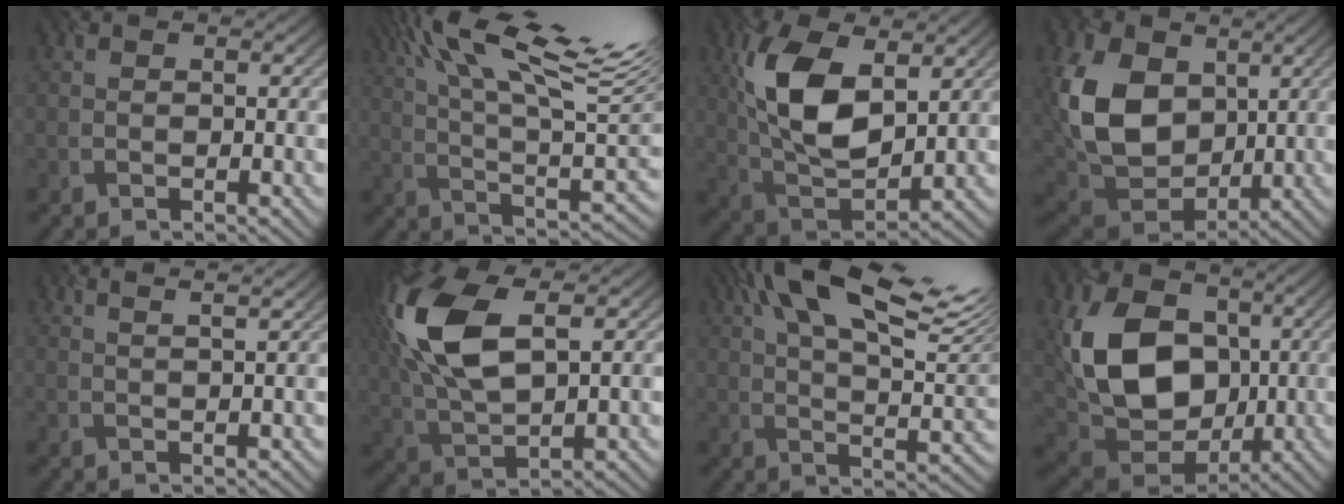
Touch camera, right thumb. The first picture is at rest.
{"total": 18.4, "force": [9.7, 4.8, 14.9], "torque": [-0.269, 0.051, 0.161]}
{"total": 10.5, "force": [3.1, 5.6, 8.3], "torque": [-0.202, 0.005, 0.065]}
{"total": 12.1, "force": [2.4, 9.2, 7.5], "torque": [-0.207, 0.009, 0.051]}
{"total": 3.8, "force": [3.2, 0.5, 2.0], "torque": [-0.021, 0.030, 0.035]}
{"total": 12.1, "force": [3.6, 5.7, 10.1], "torque": [-0.263, 0.015, 0.076]}
{"total": 17.3, "force": [8.8, 6.2, 13.5], "torque": [-0.253, 0.050, 0.144]}
{"total": 12.9, "force": [1.1, 9.7, 8.4], "torque": [-0.191, 0.006, 0.025]}